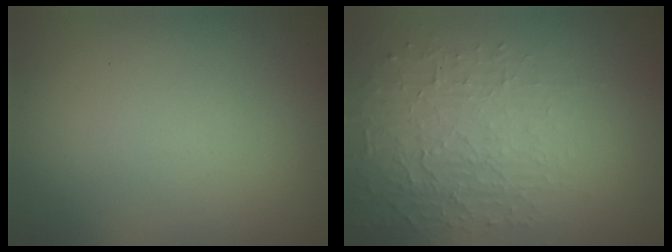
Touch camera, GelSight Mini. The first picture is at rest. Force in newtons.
{"total": 3.7, "press": 3.2, "slide": 1.7}